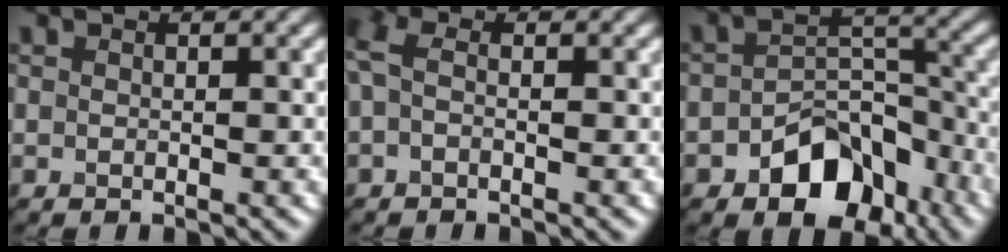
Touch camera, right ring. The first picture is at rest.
{"total": 2.4, "force": [-0.1, 1.5, 1.9], "torque": [-0.049, 0.006, -0.009]}
{"total": 7.6, "force": [-4.2, 4.7, 4.2], "torque": [-0.050, -0.005, -0.071]}